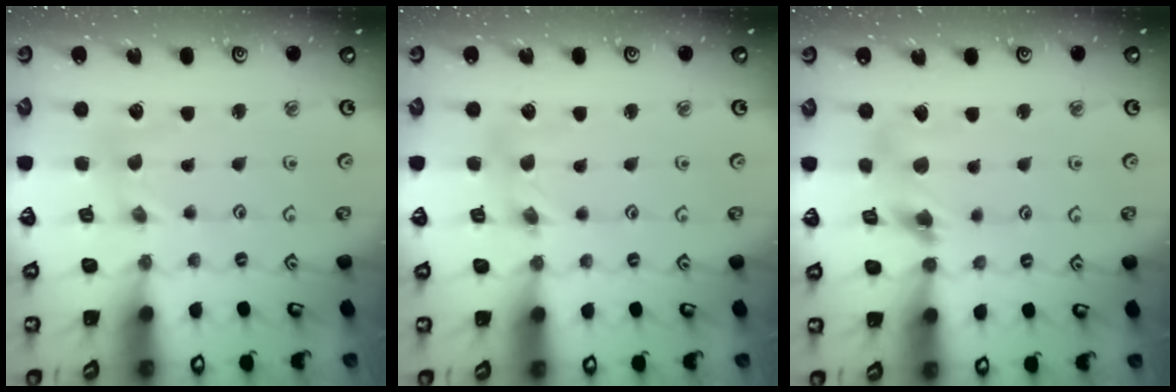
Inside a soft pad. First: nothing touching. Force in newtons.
{"total": 2.7, "press": 2.7, "slide": 0.3}
{"total": 8.7, "press": 8.6, "slide": 0.9}